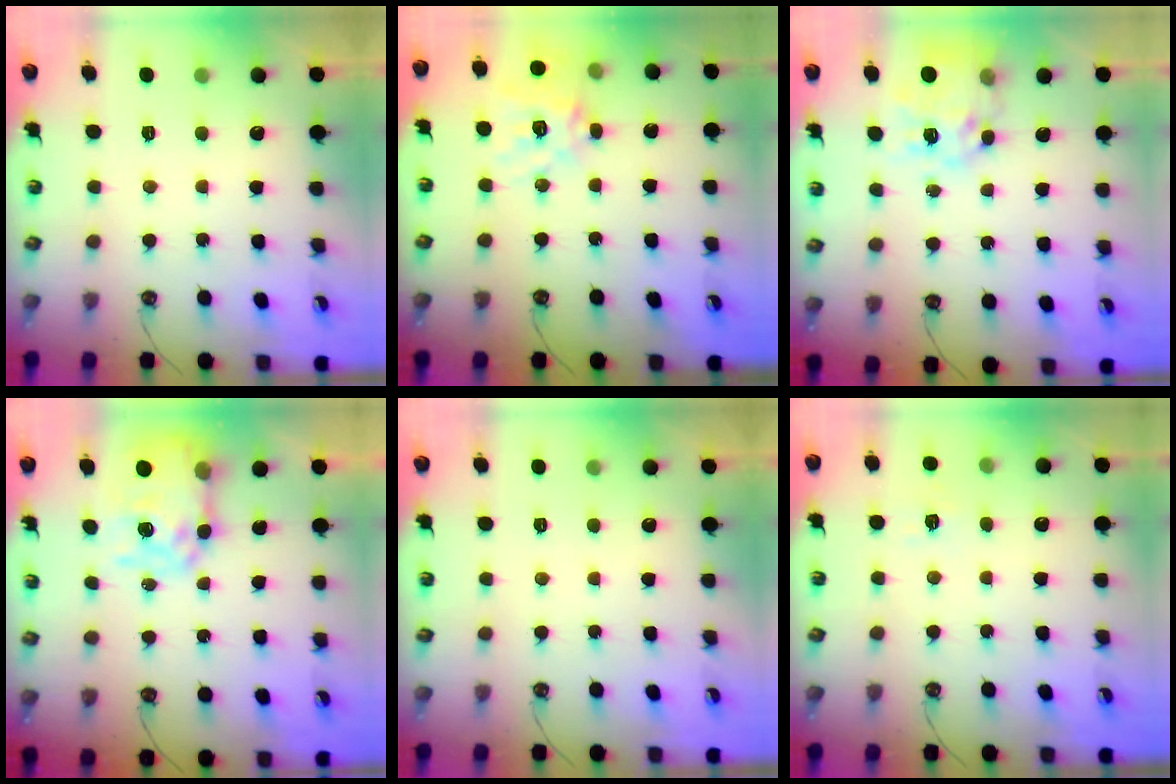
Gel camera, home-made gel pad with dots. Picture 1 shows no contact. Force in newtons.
{"total": 16.2, "press": 16.0, "slide": 2.4}
{"total": 13.0, "press": 13.0, "slide": 1.0}
{"total": 11.8, "press": 11.7, "slide": 1.0}
{"total": 0.0}
{"total": 6.3, "press": 6.3, "slide": 0.5}